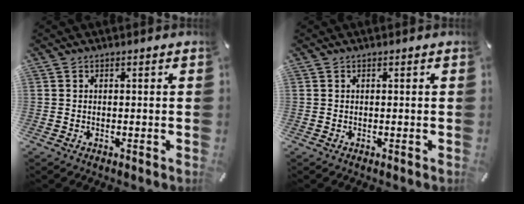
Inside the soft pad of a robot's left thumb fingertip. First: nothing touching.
{"total": 0.0}